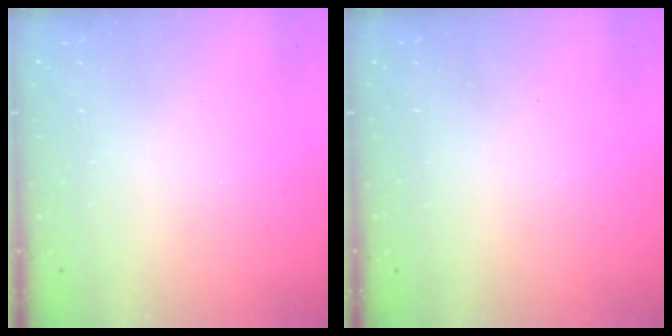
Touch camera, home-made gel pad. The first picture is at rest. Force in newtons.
{"total": 0.0}